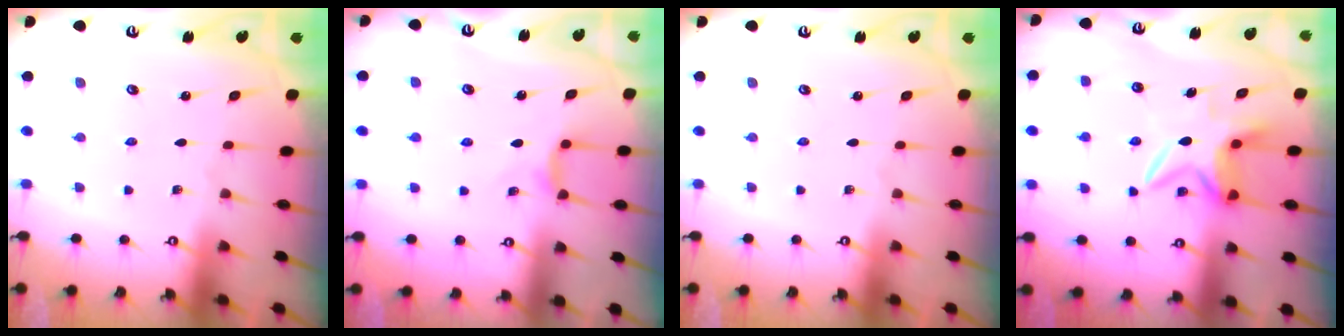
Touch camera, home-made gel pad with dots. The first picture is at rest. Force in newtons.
{"total": 5.8, "press": 5.8, "slide": 0.7}
{"total": 0.0}
{"total": 7.3, "press": 7.2, "slide": 0.5}